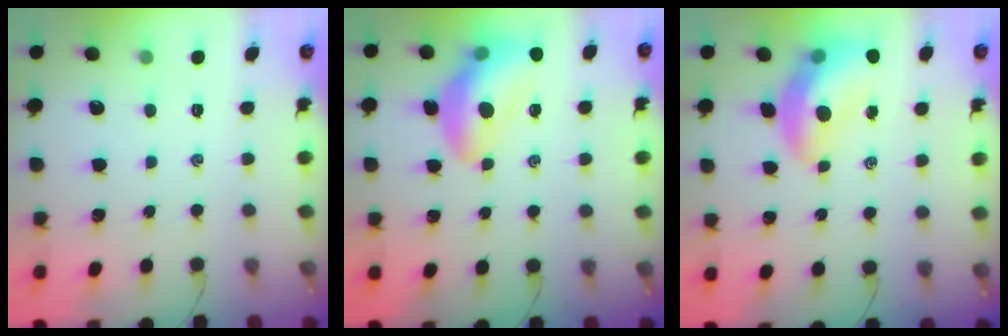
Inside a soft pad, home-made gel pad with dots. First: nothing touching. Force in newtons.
{"total": 14.0, "press": 13.5, "slide": 3.8}
{"total": 11.8, "press": 11.3, "slide": 3.3}